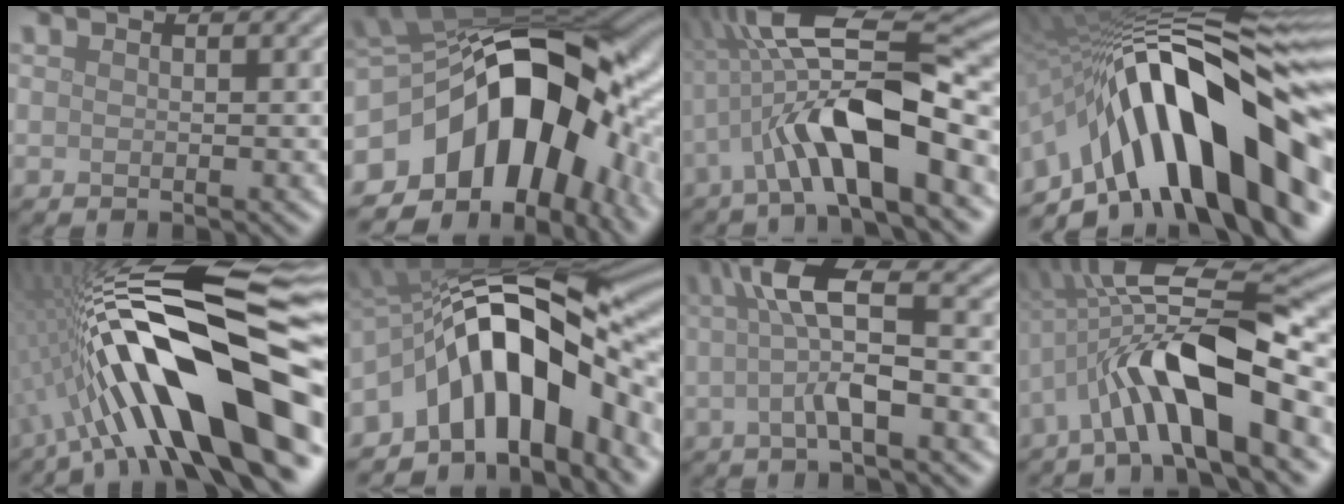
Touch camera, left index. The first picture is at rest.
{"total": 16.3, "force": [-5.0, 10.0, 11.8], "torque": [-0.164, -0.002, -0.088]}
{"total": 11.1, "force": [-2.1, 3.3, 10.4], "torque": [-0.181, 0.021, -0.044]}
{"total": 18.2, "force": [-5.3, 6.9, 16.0], "torque": [-0.214, 0.045, -0.098]}
{"total": 18.0, "force": [-4.2, 4.7, 16.8], "torque": [-0.246, 0.040, -0.080]}
{"total": 14.7, "force": [-4.3, 7.2, 12.0], "torque": [-0.152, 0.018, -0.086]}
{"total": 5.7, "force": [0.0, 1.3, 5.5], "torque": [-0.102, 0.011, -0.006]}
{"total": 10.9, "force": [-3.1, 2.9, 10.1], "torque": [-0.163, 0.021, -0.060]}